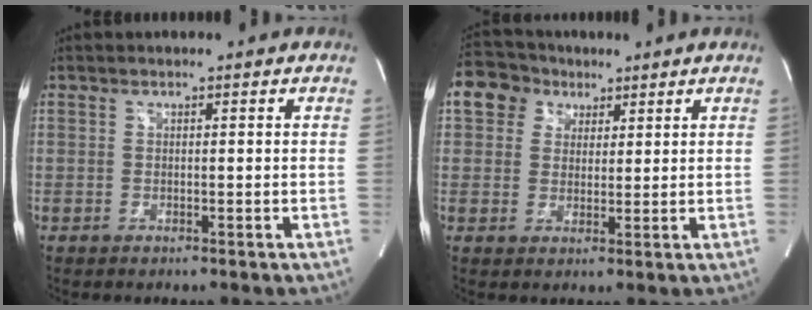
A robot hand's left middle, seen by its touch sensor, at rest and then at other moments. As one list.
[{"total": 7.2, "force": [3.5, 6.0, 1.8], "torque": [-0.038, 0.028, 0.063]}]